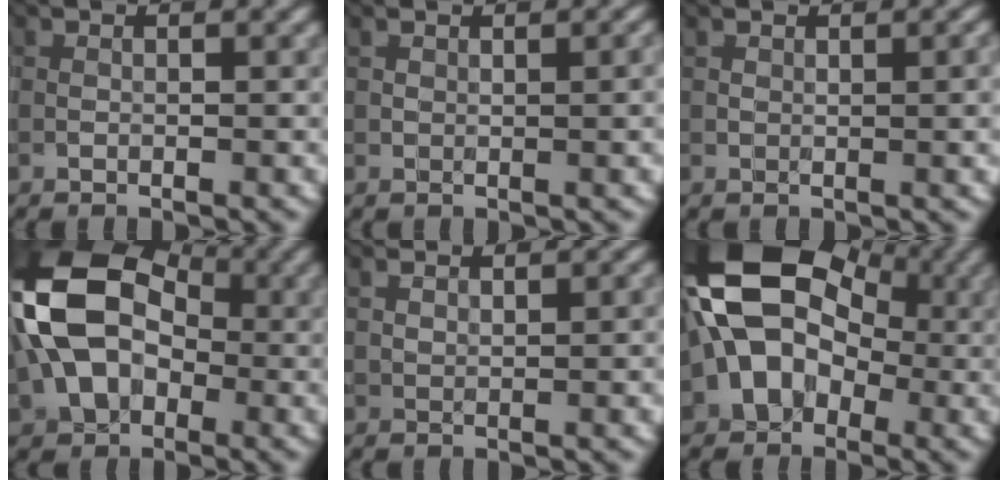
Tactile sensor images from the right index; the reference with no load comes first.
{"total": 2.2, "force": [0.7, 0.9, 1.9], "torque": [-0.024, -0.001, 0.016]}
{"total": 2.6, "force": [0.7, 1.1, 2.2], "torque": [-0.028, -0.002, 0.016]}
{"total": 13.6, "force": [-0.1, 9.1, 10.1], "torque": [-0.213, 0.011, -0.022]}
{"total": 1.6, "force": [1.1, 0.4, 1.1], "torque": [-0.022, 0.004, 0.024]}
{"total": 13.4, "force": [0.2, 9.6, 9.3], "torque": [-0.112, 0.022, -0.030]}